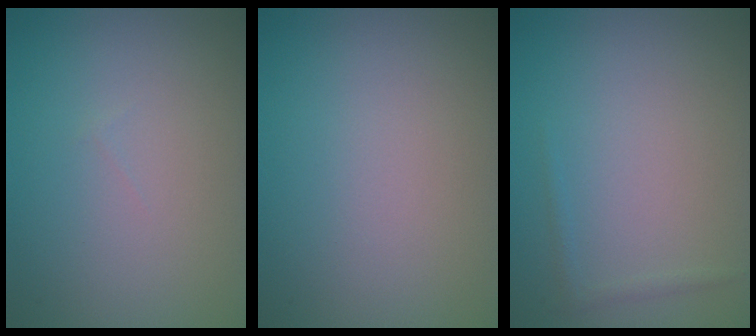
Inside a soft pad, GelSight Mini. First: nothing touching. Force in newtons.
{"total": 0.0}
{"total": 0.6, "press": 0.6, "slide": 0.1}